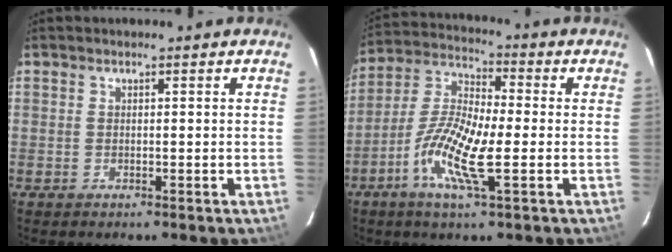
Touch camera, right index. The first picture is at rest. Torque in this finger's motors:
{"motor_torque": [1.19, -0.95, 0.55, 0.21]}